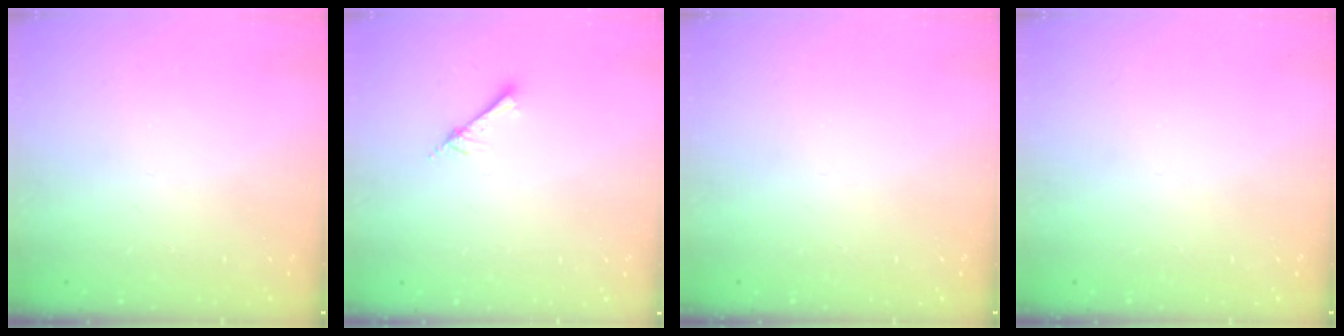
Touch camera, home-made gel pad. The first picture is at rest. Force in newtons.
{"total": 2.5, "press": 2.5, "slide": 0.2}
{"total": 0.0}
{"total": 0.0}